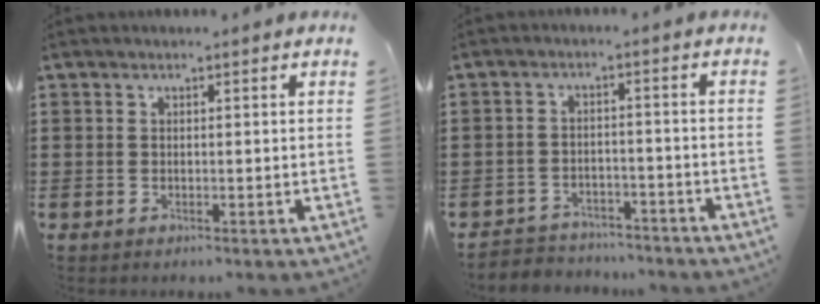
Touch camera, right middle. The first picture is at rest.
{"total": 3.4, "force": [-3.3, 0.8, -0.3], "torque": [-0.004, 0.001, -0.072]}